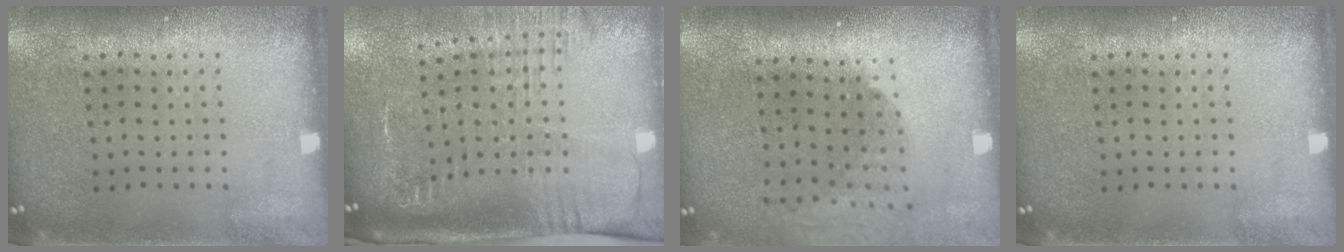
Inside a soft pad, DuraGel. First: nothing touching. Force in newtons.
{"total": 2.8, "press": 2.1, "slide": 1.8}
{"total": 2.0, "press": 1.5, "slide": 1.3}
{"total": 0.0}